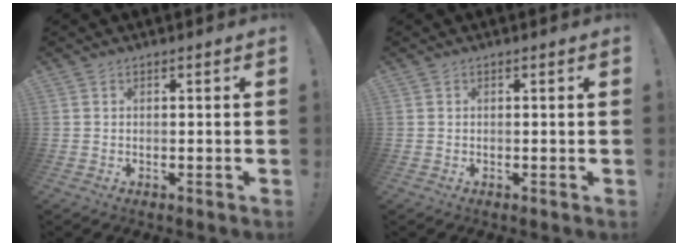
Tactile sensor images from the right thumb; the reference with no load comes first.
{"total": 0.0}